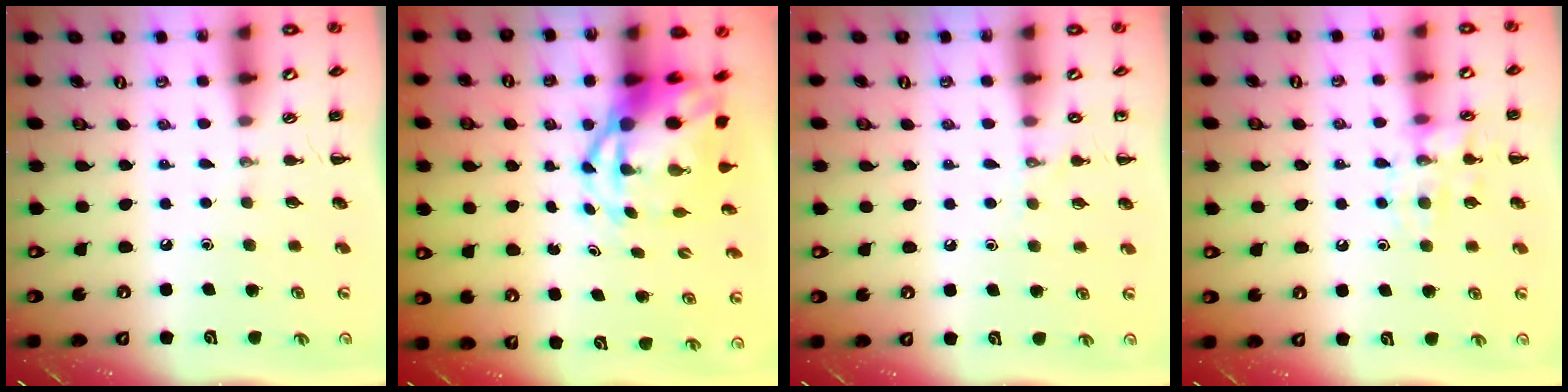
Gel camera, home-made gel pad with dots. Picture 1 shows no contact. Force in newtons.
{"total": 8.3, "press": 8.0, "slide": 2.2}
{"total": 5.5, "press": 5.2, "slide": 1.6}
{"total": 12.0, "press": 12.0, "slide": 0.8}